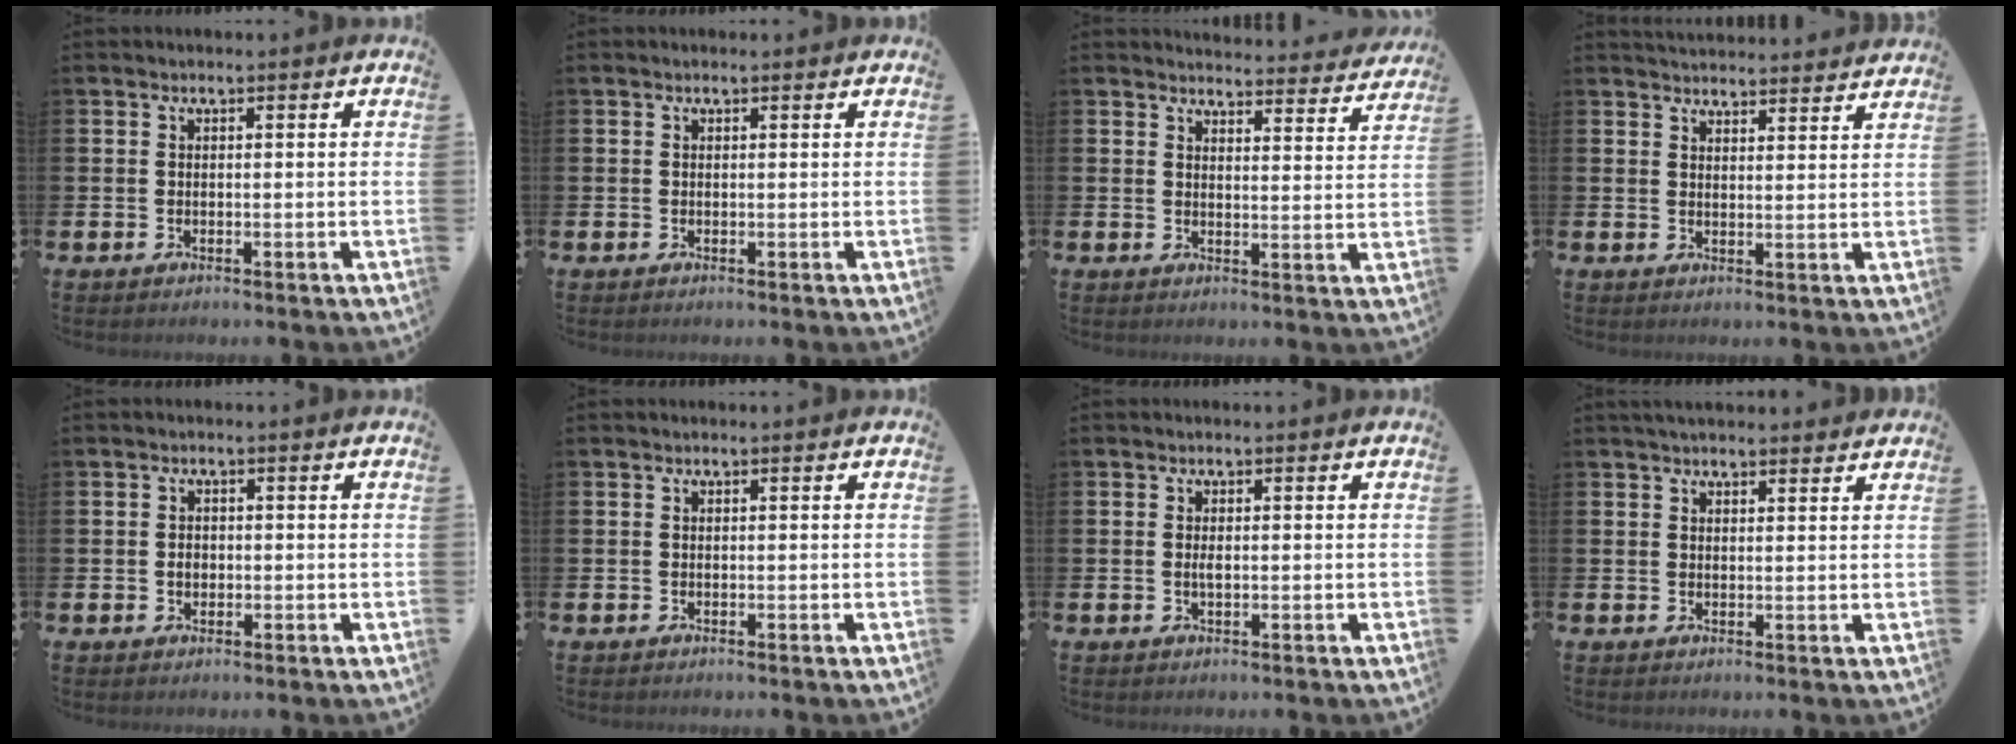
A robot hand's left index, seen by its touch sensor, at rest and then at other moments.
{"total": 0.0}
{"total": 4.2, "force": [4.1, 0.4, 0.2], "torque": [-0.002, -0.035, 0.071]}
{"total": 3.7, "force": [3.7, 0.3, 0.0], "torque": [-0.003, -0.023, 0.066]}
{"total": 1.5, "force": [-0.1, 1.2, 0.8], "torque": [0.006, -0.001, -0.008]}
{"total": 0.0}
{"total": 1.1, "force": [0.0, 0.4, 1.0], "torque": [-0.014, -0.001, -0.002]}
{"total": 2.6, "force": [2.5, 0.5, 0.5], "torque": [-0.010, -0.007, 0.045]}